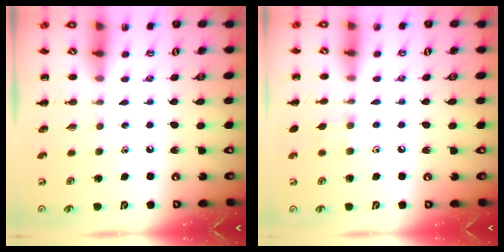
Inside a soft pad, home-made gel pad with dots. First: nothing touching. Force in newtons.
{"total": 5.2, "press": 4.9, "slide": 1.7}